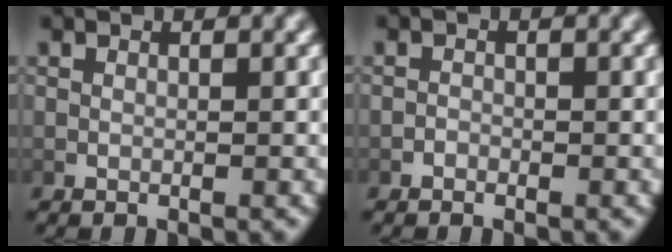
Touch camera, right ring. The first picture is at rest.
{"total": 0.6, "force": [-0.6, 0.1, 0.0], "torque": [0.000, -0.005, -0.010]}